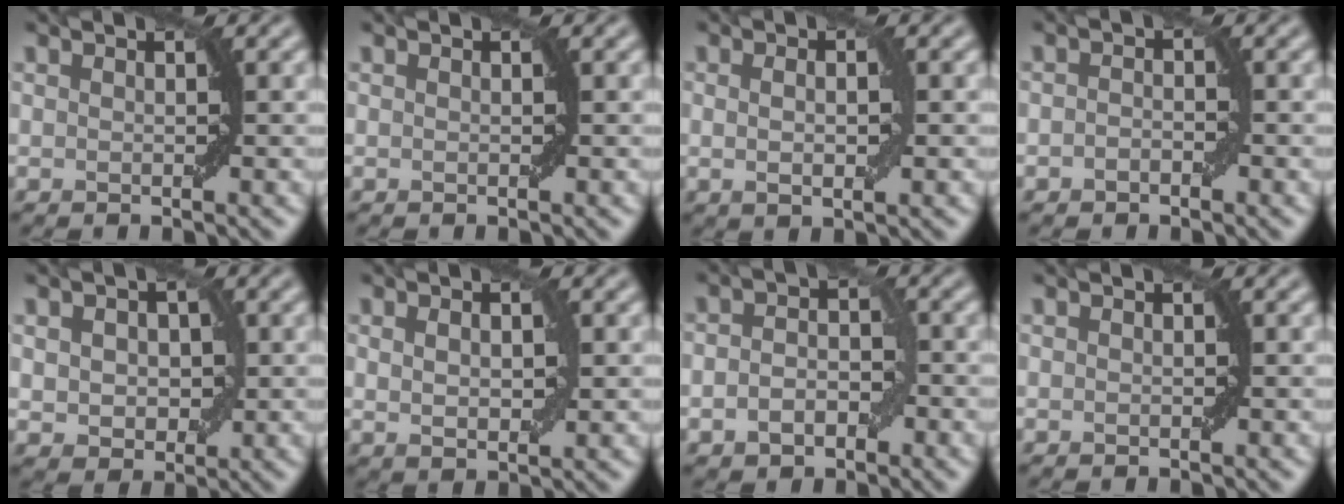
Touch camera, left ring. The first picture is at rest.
{"total": 0.0}
{"total": 2.1, "force": [0.2, 0.6, 2.0], "torque": [-0.036, 0.001, 0.003]}
{"total": 1.1, "force": [-0.5, 0.7, 0.7], "torque": [-0.012, 0.003, -0.011]}
{"total": 3.7, "force": [0.4, 2.7, 2.4], "torque": [-0.040, 0.000, 0.007]}
{"total": 2.4, "force": [0.5, 1.2, 2.1], "torque": [-0.037, 0.000, 0.014]}
{"total": 3.4, "force": [-1.1, 2.3, 2.2], "torque": [-0.034, 0.000, -0.022]}
{"total": 0.0}